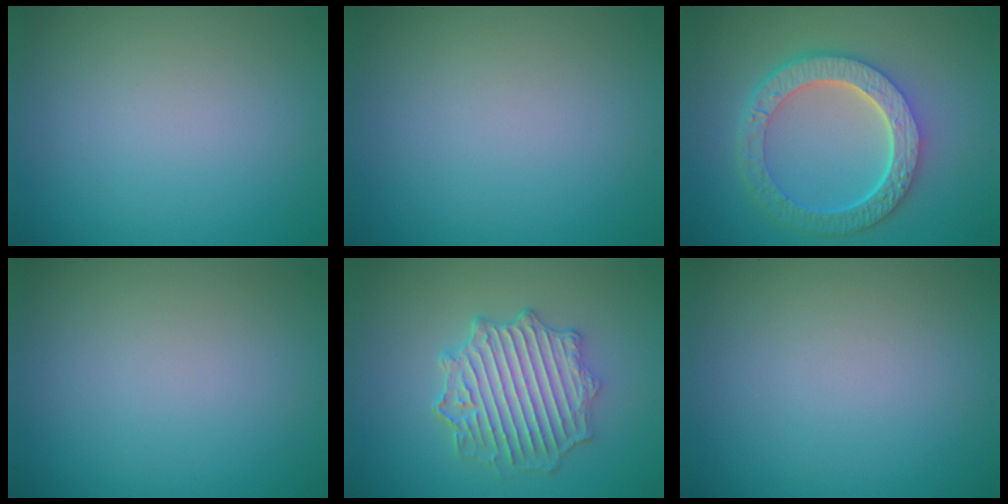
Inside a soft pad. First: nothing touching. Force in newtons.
{"total": 0.0}
{"total": 6.5, "press": 5.0, "slide": 4.2}
{"total": 0.0}
{"total": 5.2, "press": 4.6, "slide": 2.2}
{"total": 0.0}